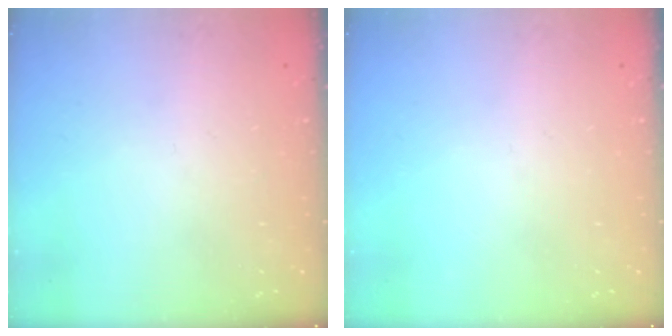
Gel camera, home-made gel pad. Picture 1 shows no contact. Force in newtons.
{"total": 0.0}